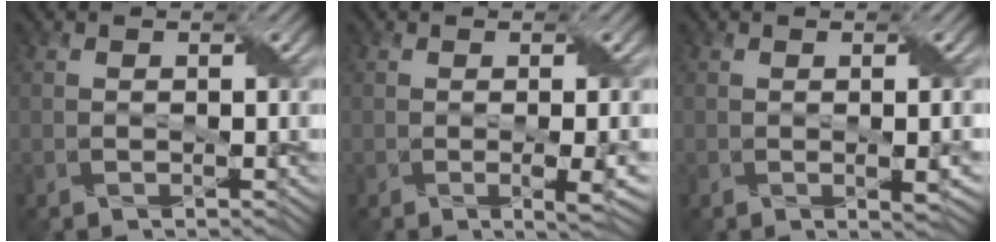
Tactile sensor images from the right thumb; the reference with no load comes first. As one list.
[{"total": 2.4, "force": [-0.3, 0.3, 2.4], "torque": [-0.042, 0.001, -0.003]}, {"total": 1.8, "force": [-0.1, 0.3, 1.8], "torque": [-0.029, 0.001, 0.002]}]